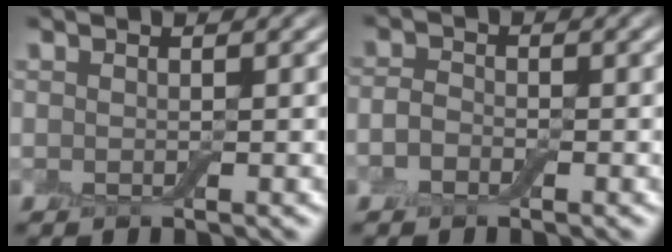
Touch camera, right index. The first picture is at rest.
{"total": 1.7, "force": [-0.8, 1.2, 1.0], "torque": [-0.020, 0.001, -0.023]}